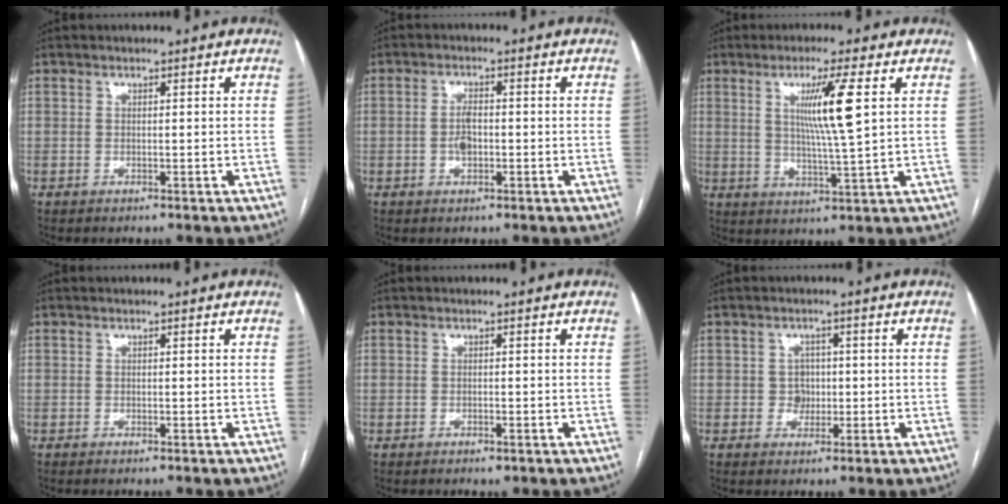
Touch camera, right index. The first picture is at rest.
{"total": 2.8, "force": [-0.5, 1.3, 2.5], "torque": [-0.050, 0.003, -0.009]}
{"total": 8.2, "force": [2.5, -0.9, 7.8], "torque": [-0.140, -0.010, 0.047]}
{"total": 0.0}
{"total": 0.8, "force": [-0.5, 0.4, 0.5], "torque": [-0.008, -0.001, -0.002]}
{"total": 2.6, "force": [-0.1, 2.4, 0.9], "torque": [-0.006, 0.006, -0.001]}